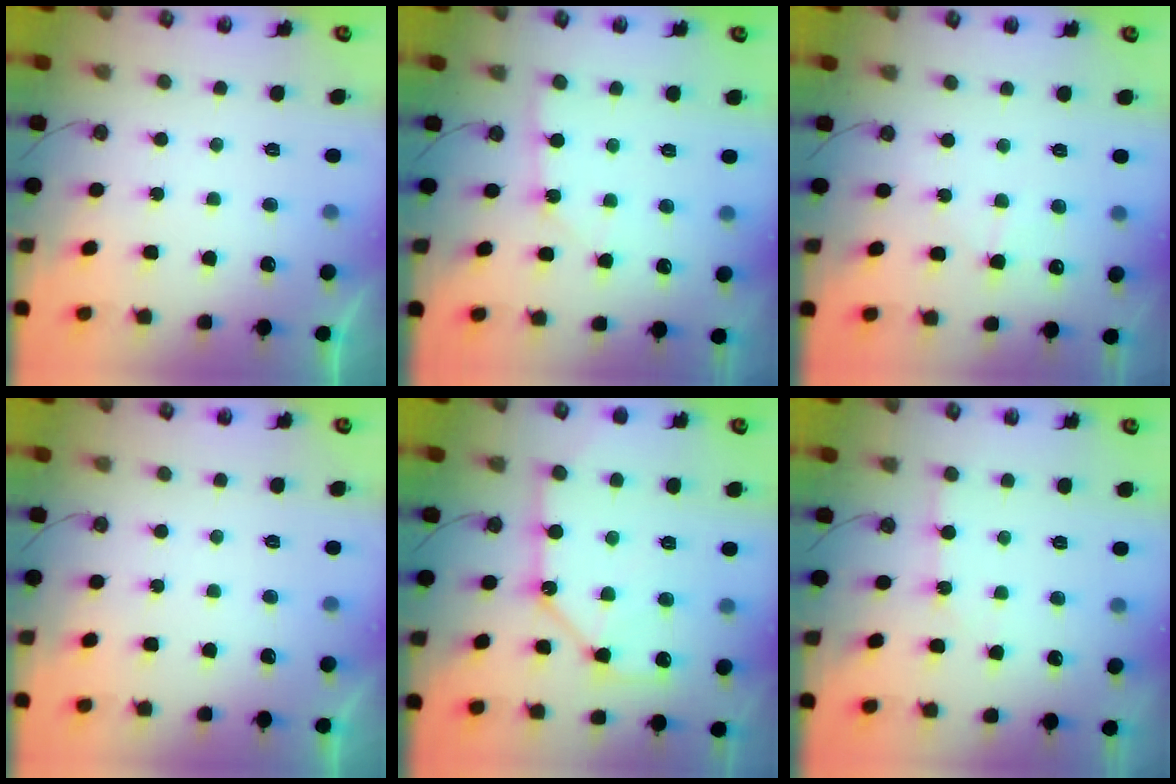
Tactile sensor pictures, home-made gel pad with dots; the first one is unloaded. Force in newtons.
{"total": 1.8, "press": 1.7, "slide": 0.3}
{"total": 3.0, "press": 2.9, "slide": 0.5}
{"total": 0.0}
{"total": 13.7, "press": 13.6, "slide": 1.6}
{"total": 3.2, "press": 3.2, "slide": 0.5}